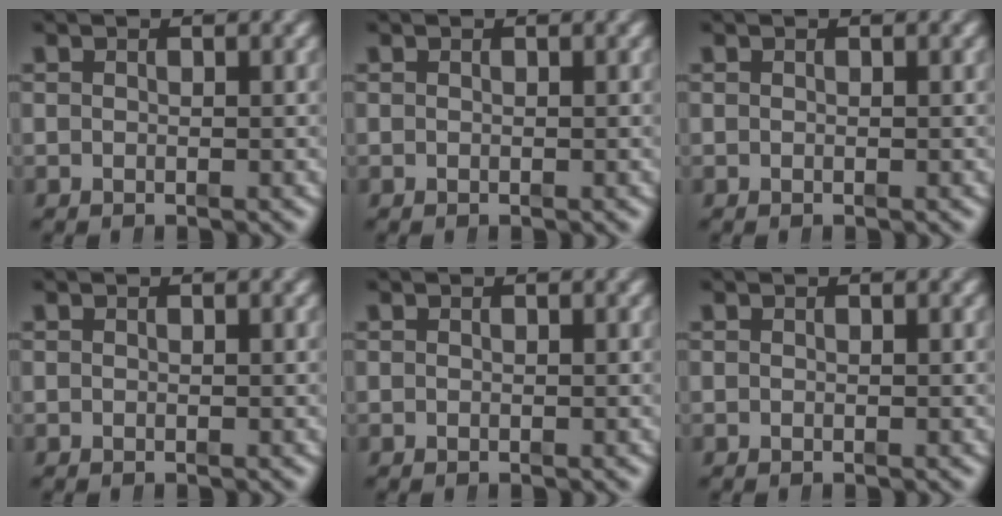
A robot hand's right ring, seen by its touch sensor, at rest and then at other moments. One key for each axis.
{"total": 0.0}
{"total": 0.0}
{"total": 0.0}
{"total": 0.0}
{"total": 0.0}